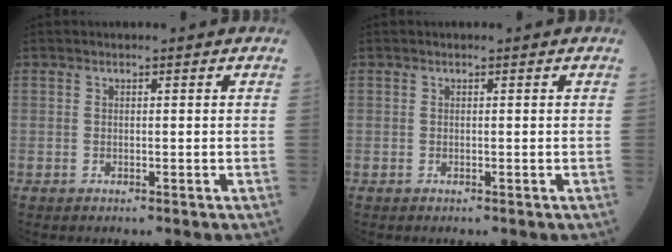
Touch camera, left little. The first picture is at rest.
{"total": 0.0}